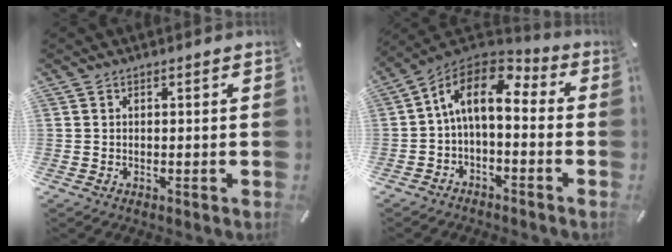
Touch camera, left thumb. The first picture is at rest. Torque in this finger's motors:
{"motor_torque": [0.36, 1.59, 1.64, -0.56, 0.39]}